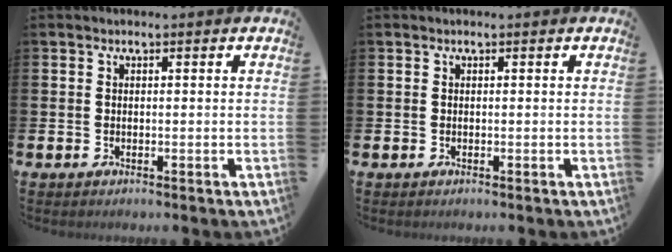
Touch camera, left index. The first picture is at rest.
{"total": 0.0}